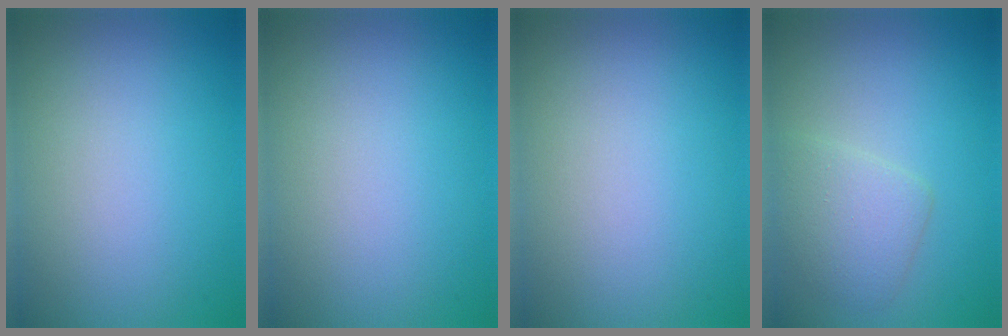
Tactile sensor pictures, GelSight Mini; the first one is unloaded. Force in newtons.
{"total": 0.0}
{"total": 0.0}
{"total": 2.9, "press": 2.9, "slide": 0.2}